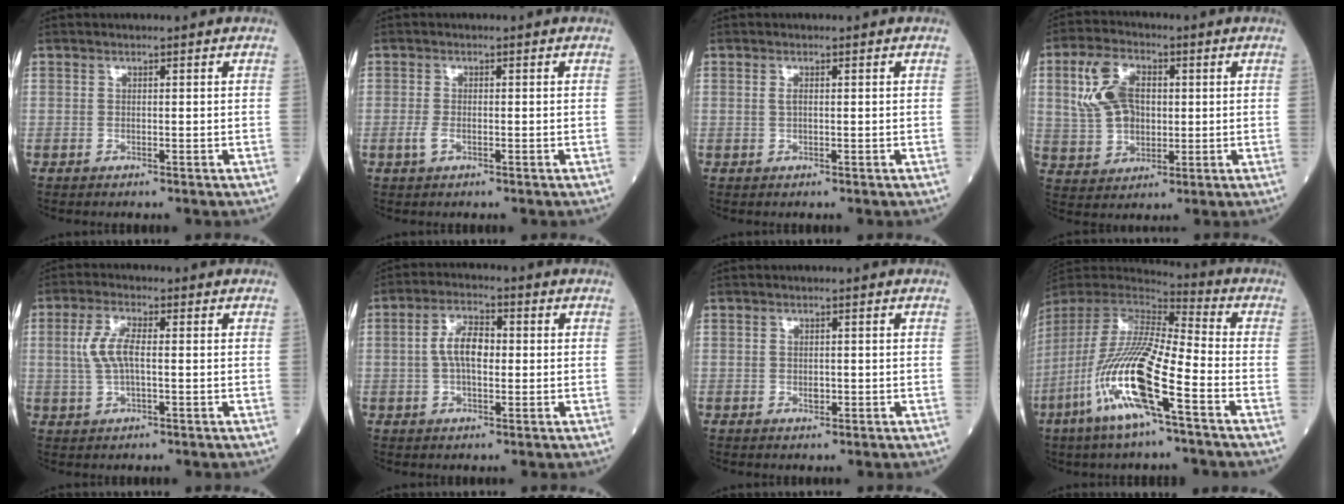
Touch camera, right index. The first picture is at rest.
{"total": 1.8, "force": [-0.6, 0.8, 1.5], "torque": [-0.036, -0.001, -0.012]}
{"total": 0.7, "force": [0.1, 0.3, 0.7], "torque": [-0.015, 0.000, 0.002]}
{"total": 9.7, "force": [1.9, 6.3, 7.1], "torque": [-0.162, 0.022, 0.043]}
{"total": 5.1, "force": [0.3, 1.6, 4.8], "torque": [-0.115, 0.009, 0.006]}
{"total": 5.9, "force": [0.1, 2.7, 5.3], "torque": [-0.107, 0.014, -0.002]}
{"total": 1.2, "force": [-0.2, 0.8, 0.9], "torque": [-0.017, -0.001, -0.001]}
{"total": 18.2, "force": [-7.9, 1.9, 16.3], "torque": [-0.359, -0.037, -0.158]}